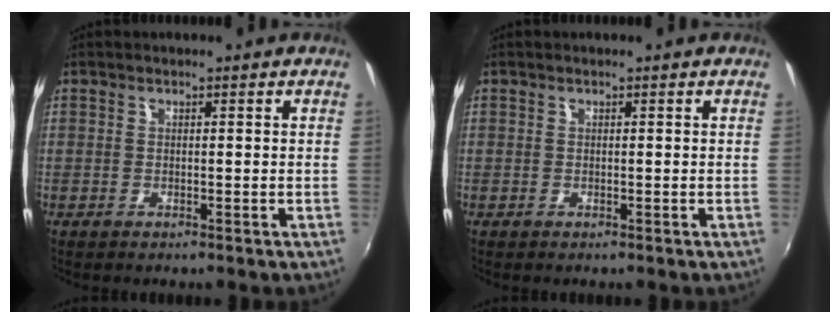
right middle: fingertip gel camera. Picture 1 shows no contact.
{"total": 0.0}